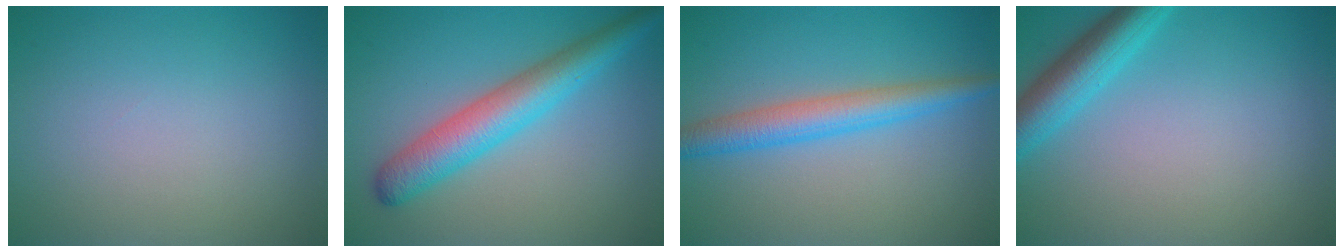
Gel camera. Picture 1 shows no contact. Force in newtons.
{"total": 5.5, "press": 5.5, "slide": 0.1}
{"total": 4.0, "press": 4.0, "slide": 0.1}
{"total": 4.2, "press": 4.2, "slide": 0.2}